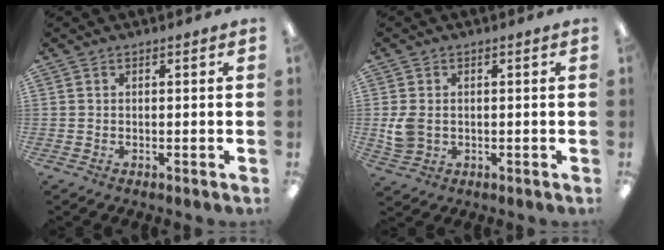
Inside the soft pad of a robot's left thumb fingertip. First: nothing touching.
{"total": 4.9, "force": [0.4, 3.9, 2.9], "torque": [-0.068, 0.004, 0.009]}